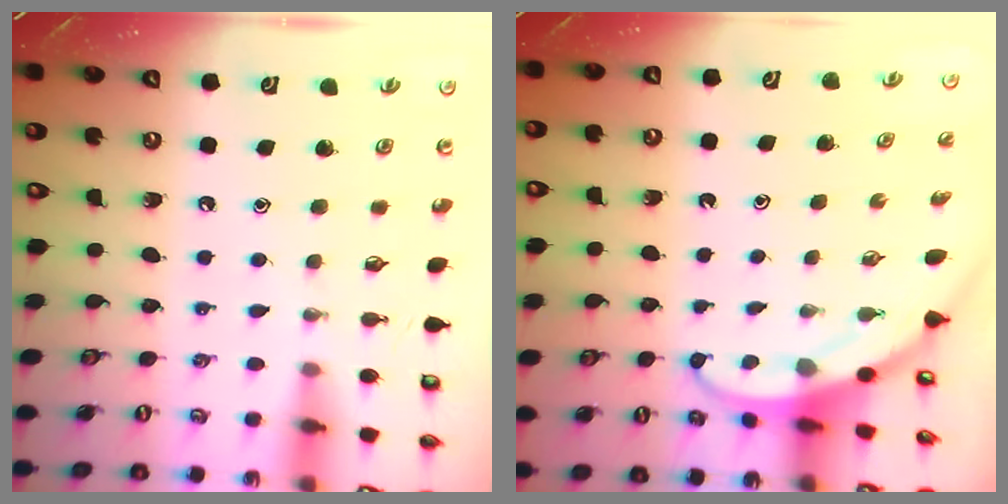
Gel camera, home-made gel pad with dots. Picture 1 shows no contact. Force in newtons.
{"total": 3.6, "press": 3.6, "slide": 0.4}